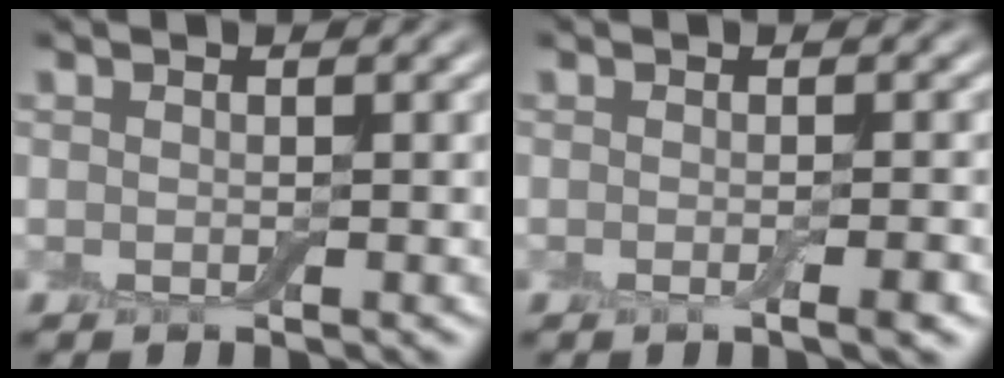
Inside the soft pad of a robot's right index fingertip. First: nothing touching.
{"total": 2.0, "force": [-0.6, 0.4, 1.9], "torque": [-0.022, -0.003, -0.010]}